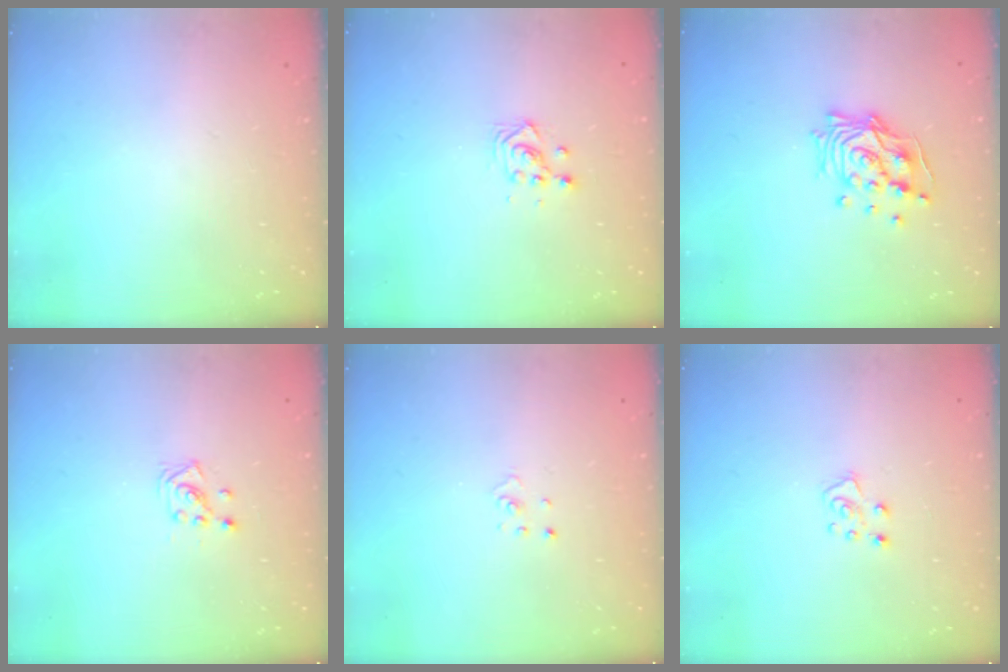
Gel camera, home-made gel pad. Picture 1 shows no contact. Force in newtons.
{"total": 3.4, "press": 3.4, "slide": 0.2}
{"total": 13.7, "press": 13.6, "slide": 1.7}
{"total": 2.6, "press": 2.5, "slide": 0.7}
{"total": 0.9, "press": 0.9, "slide": 0.1}
{"total": 6.4, "press": 6.4, "slide": 0.5}